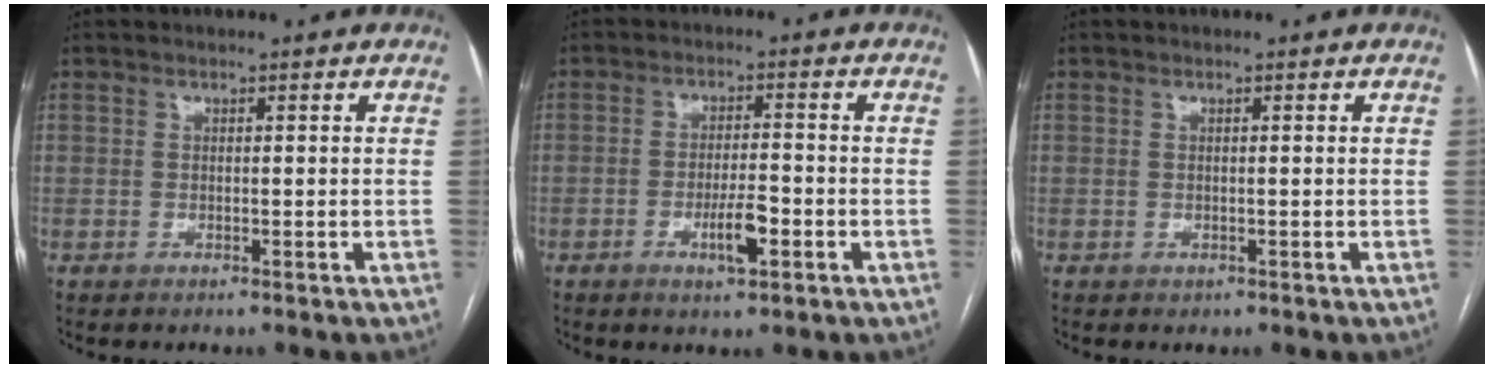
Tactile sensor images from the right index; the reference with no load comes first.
{"total": 4.9, "force": [-1.9, 1.1, 4.4], "torque": [-0.080, -0.002, -0.031]}
{"total": 0.0}